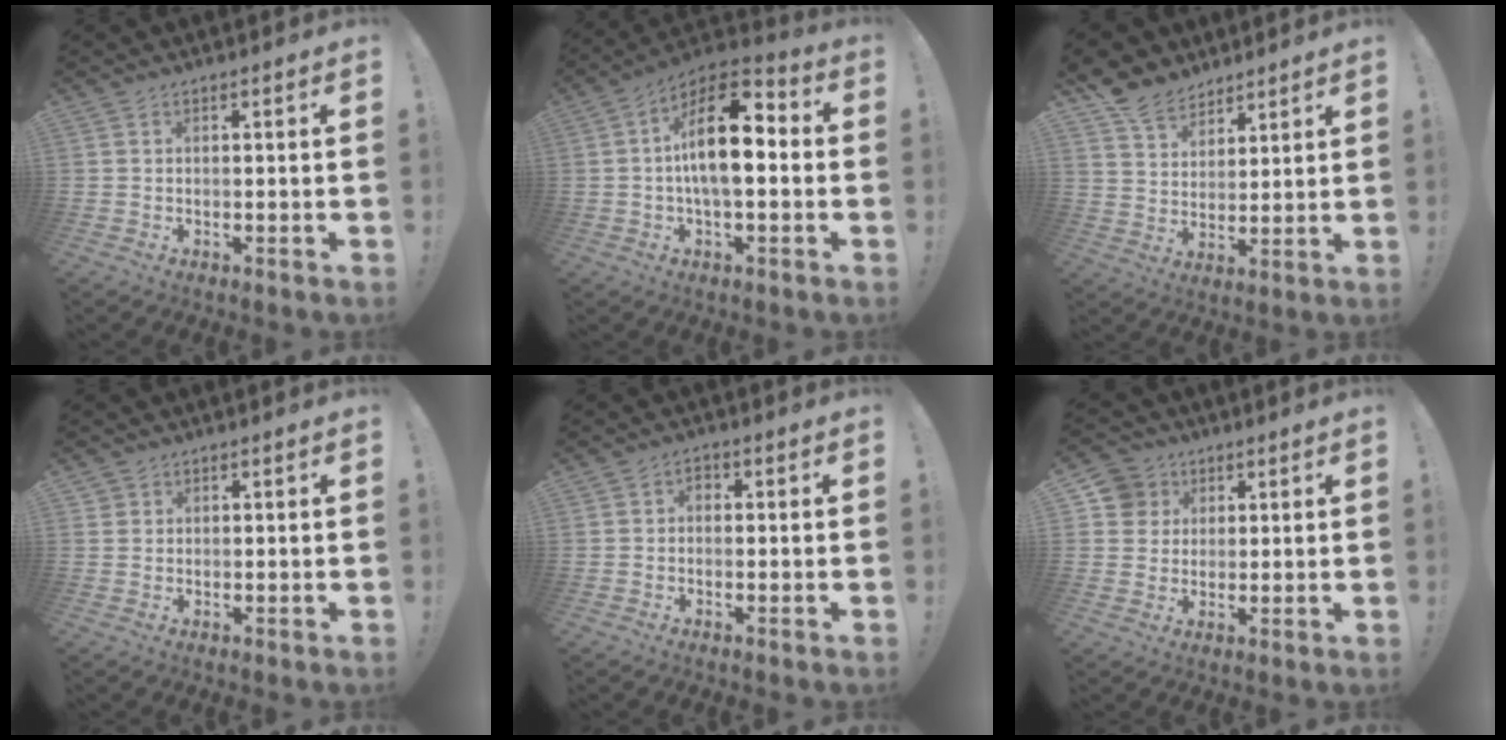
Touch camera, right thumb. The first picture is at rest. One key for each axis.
{"total": 16.2, "fx": 0.9, "fy": 7.3, "fz": 14.4, "tx": -0.240, "ty": 0.004, "tz": 0.011}
{"total": 9.3, "fx": 7.4, "fy": 5.4, "fz": 1.7, "tx": -0.033, "ty": -0.052, "tz": 0.147}
{"total": 1.4, "fx": 0.8, "fy": 1.1, "fz": 0.2, "tx": 0.000, "ty": -0.004, "tz": 0.015}
{"total": 1.9, "fx": -0.7, "fy": 1.3, "fz": 1.1, "tx": -0.024, "ty": 0.010, "tz": -0.013}
{"total": 7.8, "fx": 2.7, "fy": 7.1, "fz": 1.5, "tx": -0.017, "ty": -0.012, "tz": 0.056}